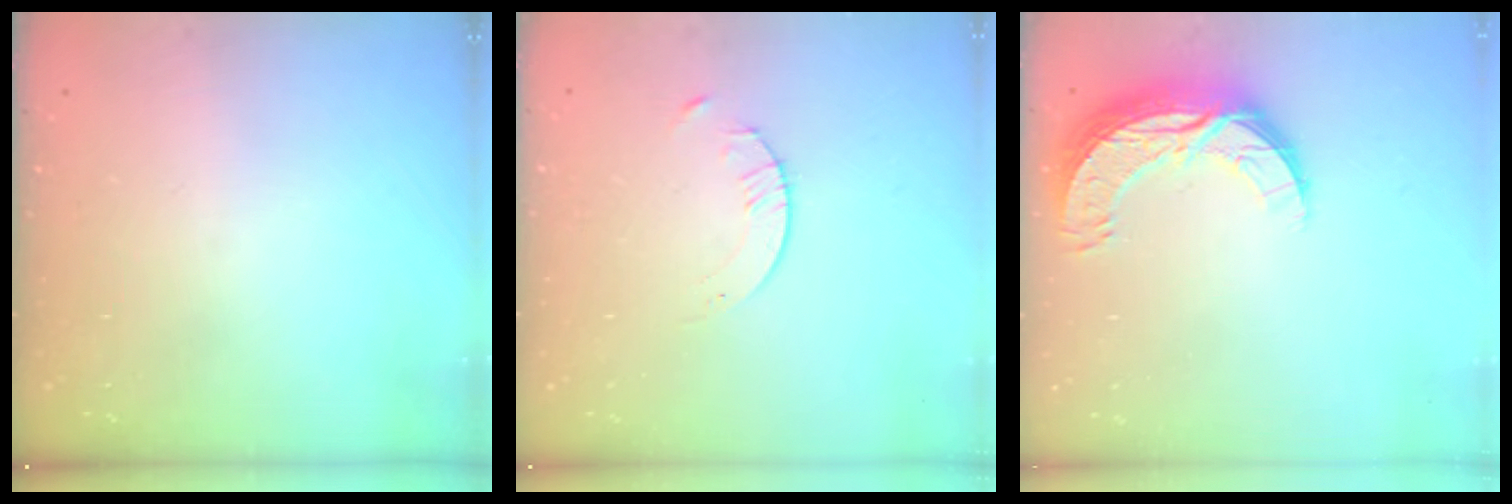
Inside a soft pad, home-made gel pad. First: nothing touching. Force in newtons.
{"total": 2.1, "press": 2.1, "slide": 0.3}
{"total": 10.7, "press": 10.7, "slide": 0.7}